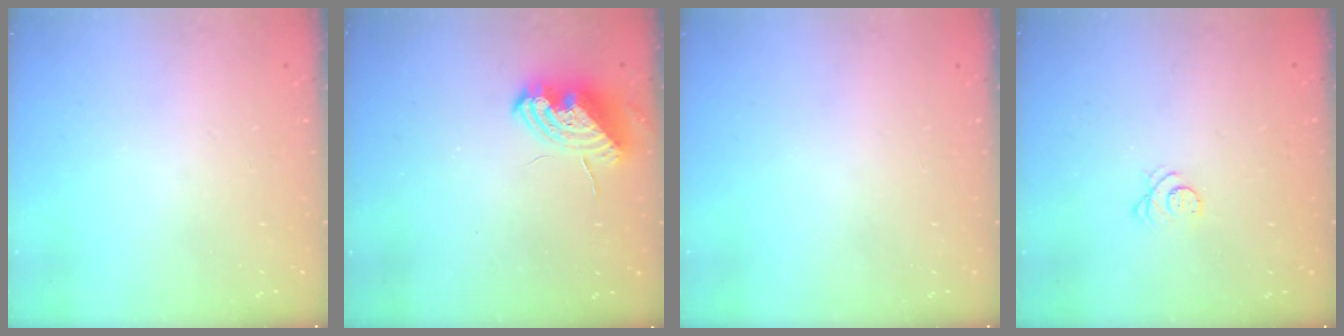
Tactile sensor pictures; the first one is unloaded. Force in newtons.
{"total": 9.1, "press": 9.0, "slide": 1.4}
{"total": 0.0}
{"total": 3.1, "press": 3.1, "slide": 0.4}